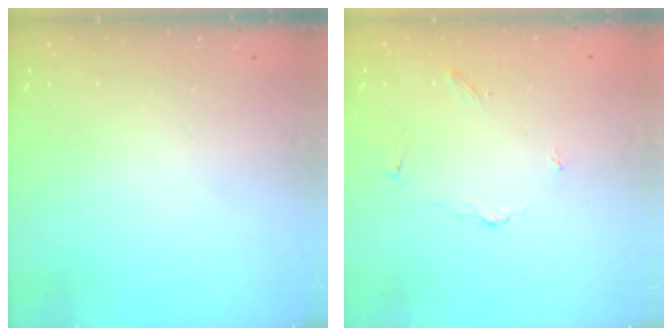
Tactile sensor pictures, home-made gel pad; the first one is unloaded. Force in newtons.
{"total": 3.8, "press": 3.8, "slide": 0.1}